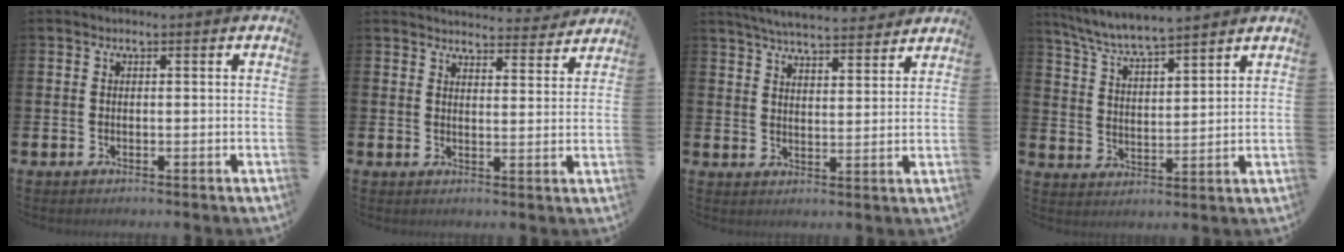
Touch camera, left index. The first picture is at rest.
{"total": 3.9, "force": [3.9, 0.4, 0.0], "torque": [-0.001, -0.029, 0.067]}
{"total": 5.3, "force": [5.2, 0.3, 1.0], "torque": [-0.034, -0.029, 0.092]}
{"total": 5.9, "force": [5.7, 0.0, 1.5], "torque": [-0.055, -0.034, 0.101]}